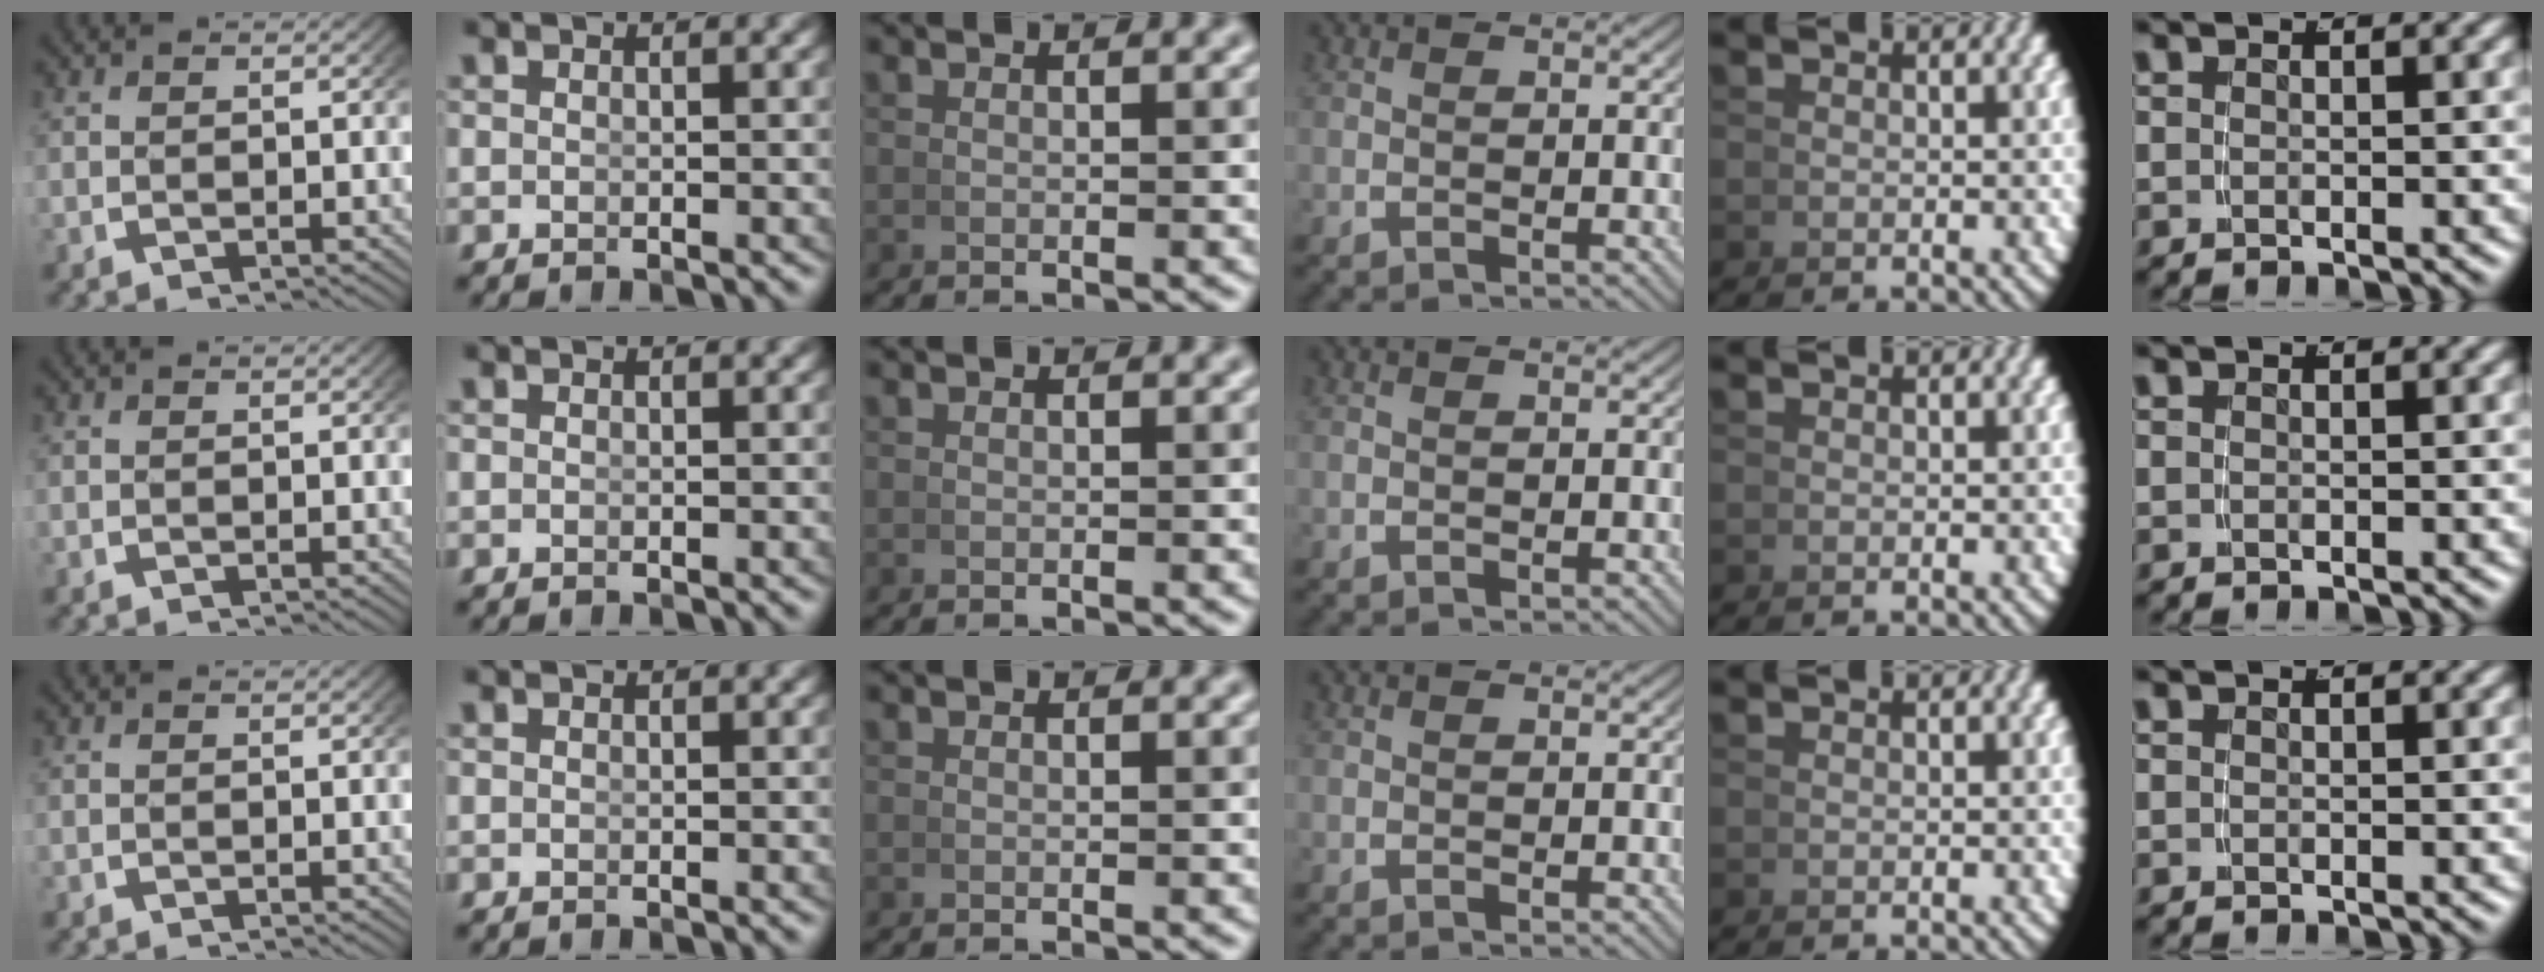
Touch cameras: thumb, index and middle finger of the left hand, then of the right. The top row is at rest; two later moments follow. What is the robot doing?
{"motion": "lift_and_place", "object": "dispenser bottle"}